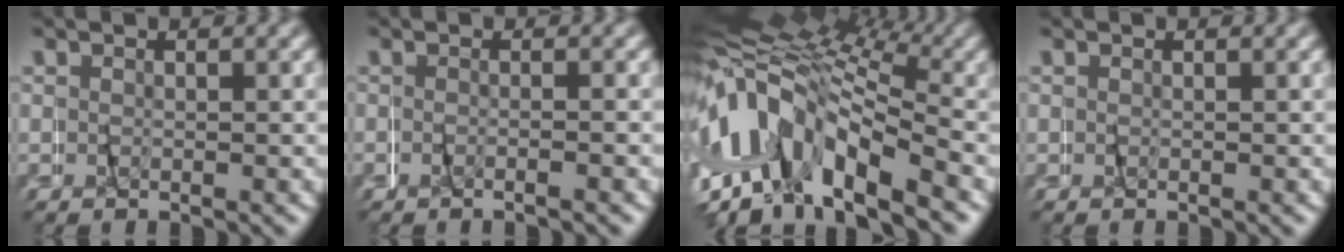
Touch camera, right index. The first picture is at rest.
{"total": 1.3, "force": [-1.1, -0.7, 0.0], "torque": [-0.013, 0.005, -0.022]}
{"total": 16.1, "force": [-1.9, 12.2, 10.3], "torque": [-0.221, -0.003, -0.040]}
{"total": 0.0}